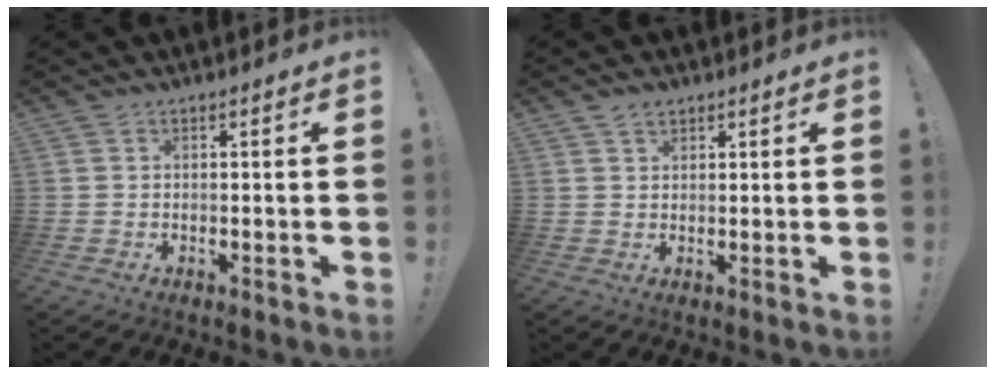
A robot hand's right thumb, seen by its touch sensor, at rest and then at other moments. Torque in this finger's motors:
{"motor_torque": [-0.22, 0.59, 0.36, -0.05, 0.00]}